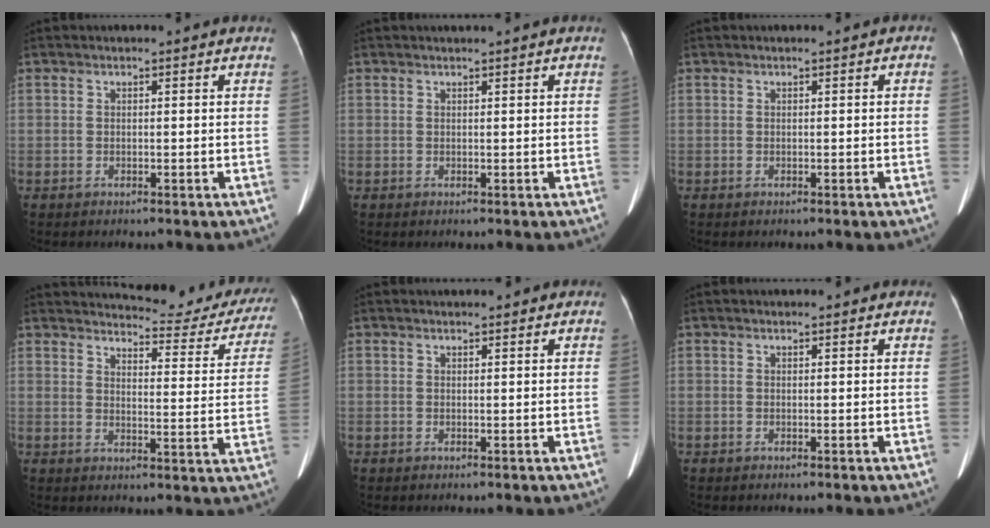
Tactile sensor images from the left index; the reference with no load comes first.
{"total": 0.6, "force": [0.4, -0.1, 0.4], "torque": [-0.007, 0.004, 0.011]}
{"total": 0.0}
{"total": 19.2, "force": [18.1, 4.0, 5.0], "torque": [-0.044, -0.060, 0.198]}
{"total": 2.3, "force": [2.0, 0.5, 1.0], "torque": [-0.013, 0.017, 0.027]}
{"total": 1.8, "force": [1.6, 0.4, 0.8], "torque": [-0.014, 0.016, 0.016]}